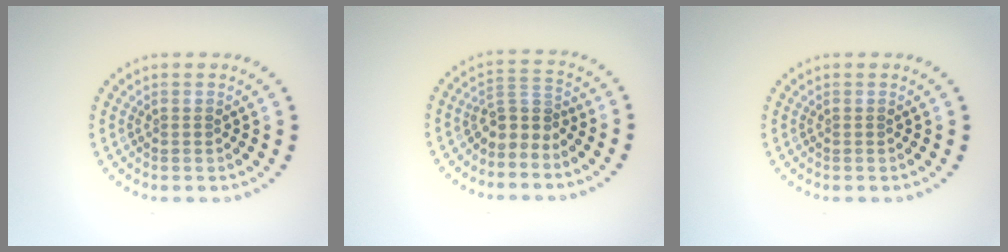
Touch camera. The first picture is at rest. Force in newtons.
{"total": 2.6, "press": 2.0, "slide": 1.7}
{"total": 0.0}